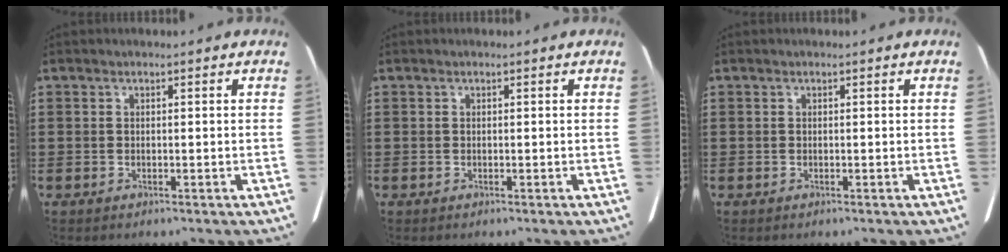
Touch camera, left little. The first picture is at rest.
{"total": 0.0}
{"total": 0.0}